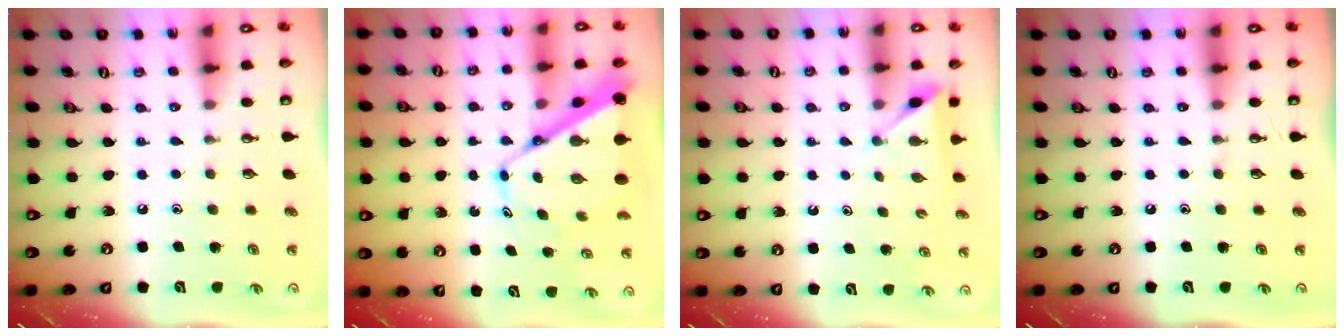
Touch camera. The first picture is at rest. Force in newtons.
{"total": 10.8, "press": 10.8, "slide": 1.1}
{"total": 3.3, "press": 3.3, "slide": 0.4}
{"total": 0.0}